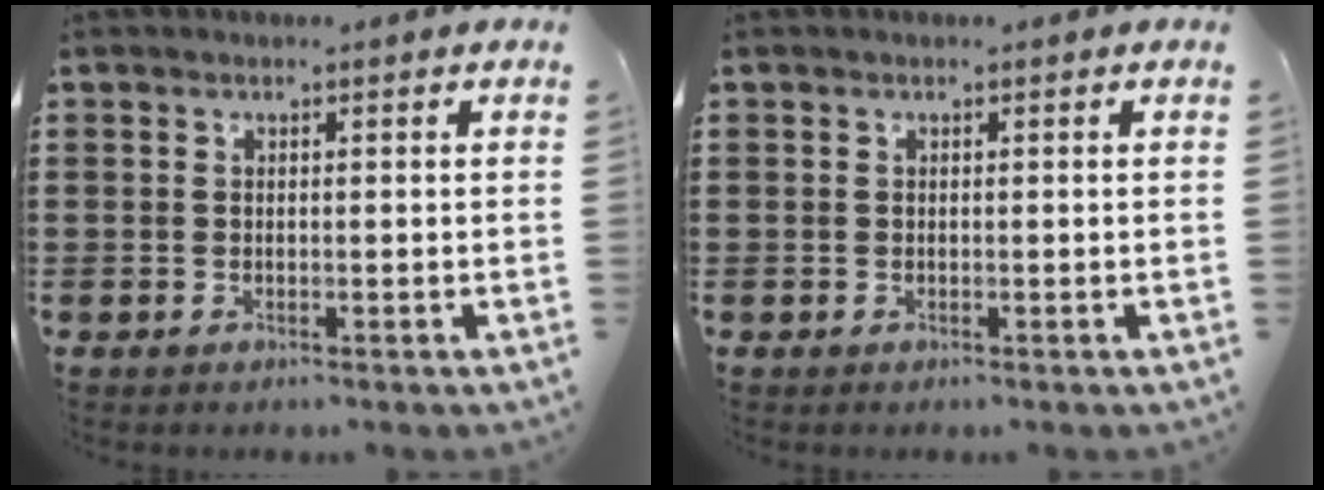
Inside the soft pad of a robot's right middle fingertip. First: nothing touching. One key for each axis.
{"total": 0.0}